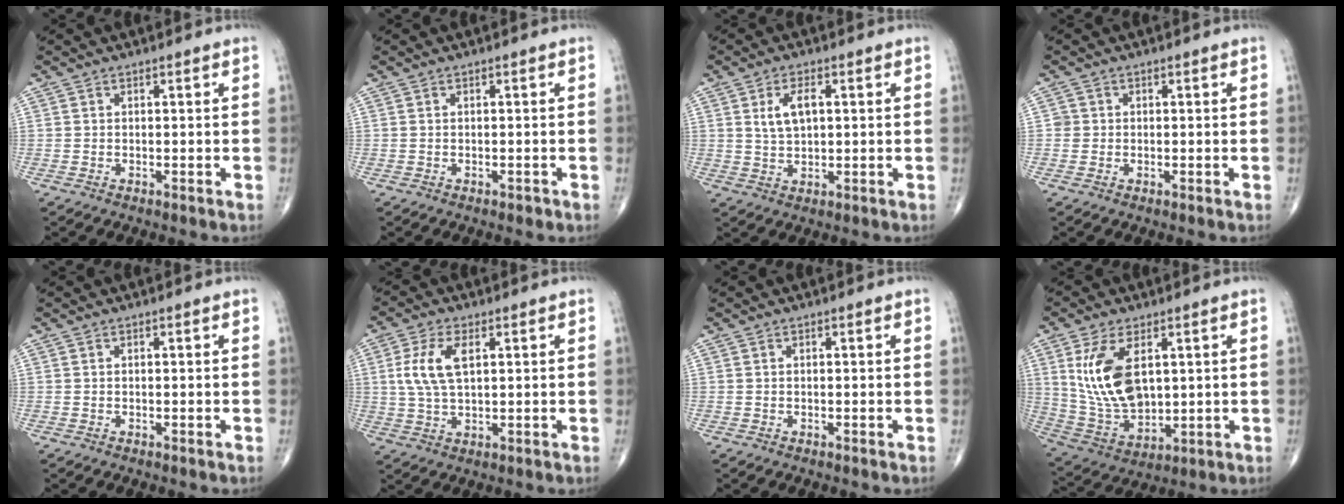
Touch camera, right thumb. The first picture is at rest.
{"total": 0.6, "force": [-0.4, 0.3, 0.4], "torque": [-0.001, -0.001, -0.005]}
{"total": 5.2, "force": [1.4, 2.7, 4.3], "torque": [-0.077, -0.001, 0.027]}
{"total": 1.4, "force": [0.0, 1.4, 0.1], "torque": [0.009, 0.005, -0.002]}
{"total": 0.0}
{"total": 7.8, "force": [2.0, 3.8, 6.6], "torque": [-0.142, 0.000, 0.040]}
{"total": 0.0}
{"total": 14.2, "force": [3.8, 7.9, 11.2], "torque": [-0.211, -0.018, 0.089]}